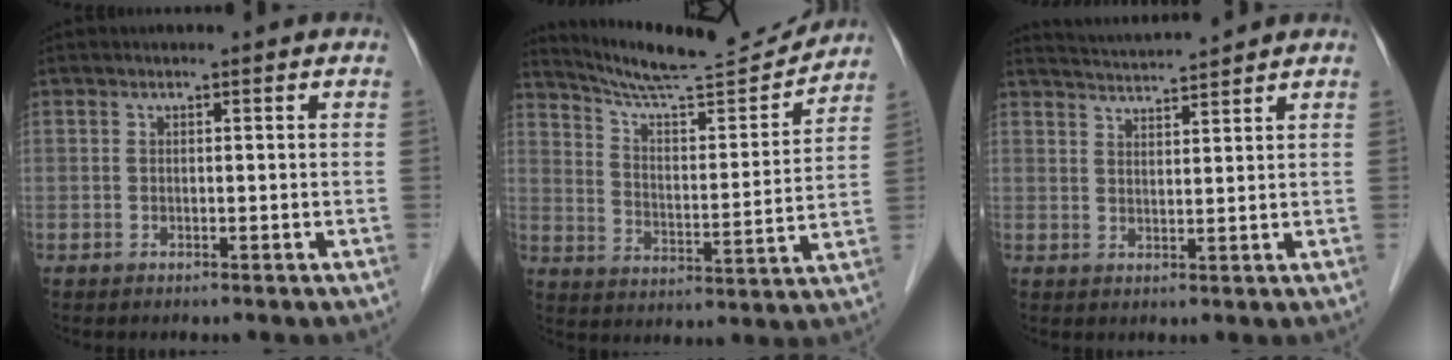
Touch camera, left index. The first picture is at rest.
{"total": 14.2, "force": [13.7, 0.1, 3.8], "torque": [-0.069, -0.024, 0.208]}
{"total": 3.8, "force": [3.5, -1.4, 0.4], "torque": [-0.014, 0.009, 0.059]}